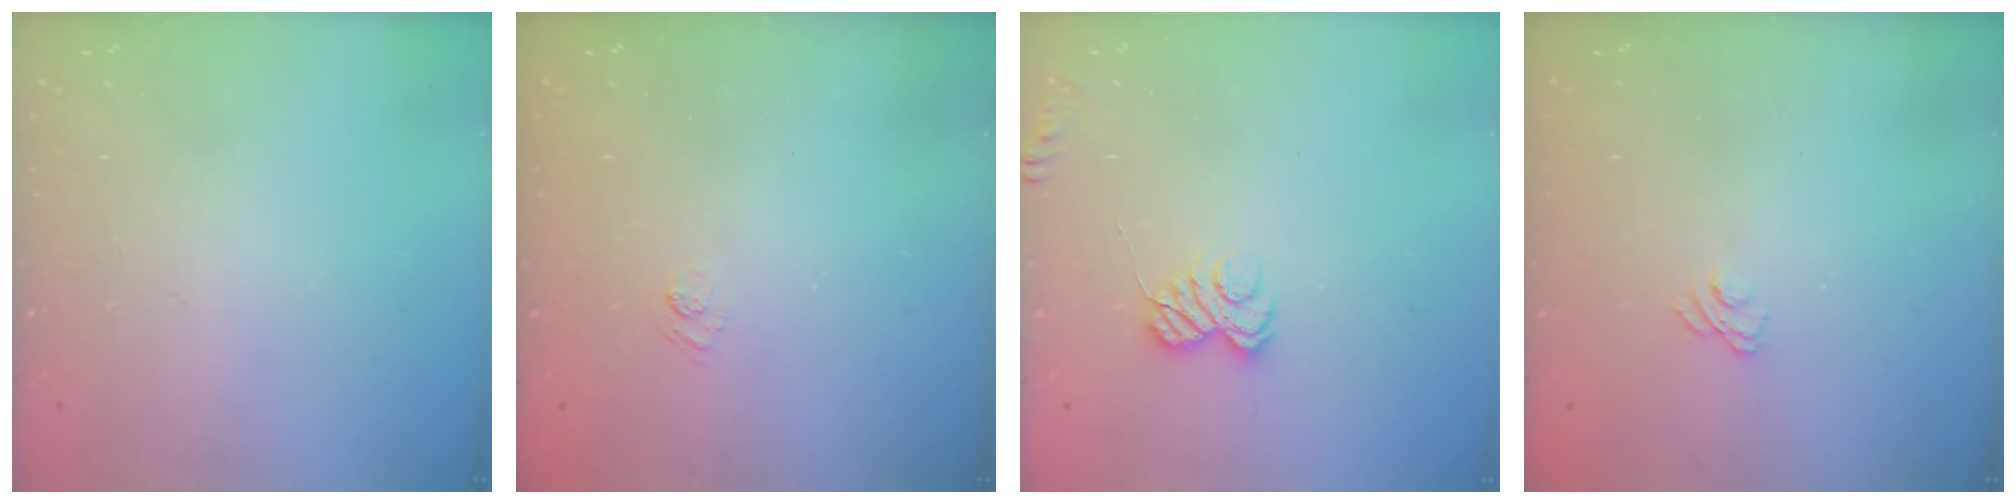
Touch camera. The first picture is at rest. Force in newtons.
{"total": 2.6, "press": 2.3, "slide": 1.1}
{"total": 6.7, "press": 6.5, "slide": 1.4}
{"total": 1.5, "press": 0.9, "slide": 1.2}